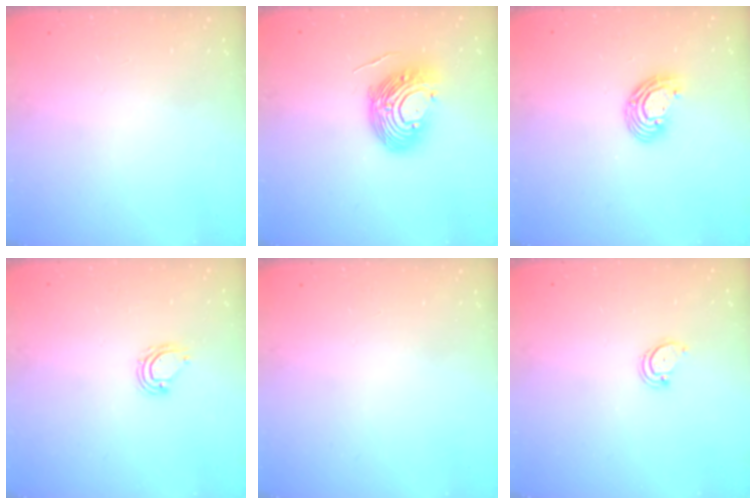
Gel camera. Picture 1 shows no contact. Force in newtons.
{"total": 13.4, "press": 13.3, "slide": 1.5}
{"total": 8.0, "press": 7.9, "slide": 1.2}
{"total": 4.9, "press": 4.9, "slide": 0.4}
{"total": 0.0}
{"total": 2.2, "press": 2.2, "slide": 0.3}